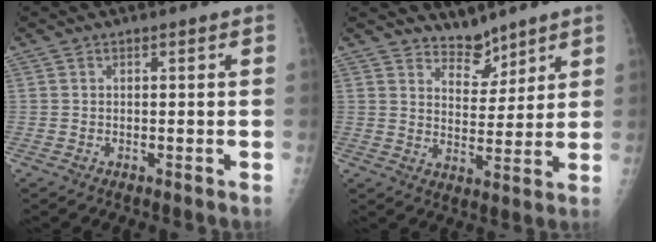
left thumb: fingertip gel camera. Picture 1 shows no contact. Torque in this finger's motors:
{"motor_torque": [-0.20, -0.17, -0.09, -0.14, -0.02]}